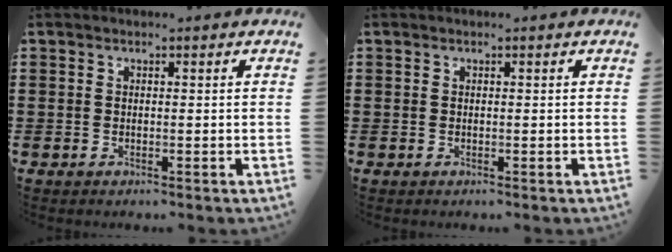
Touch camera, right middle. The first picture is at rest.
{"total": 0.0}